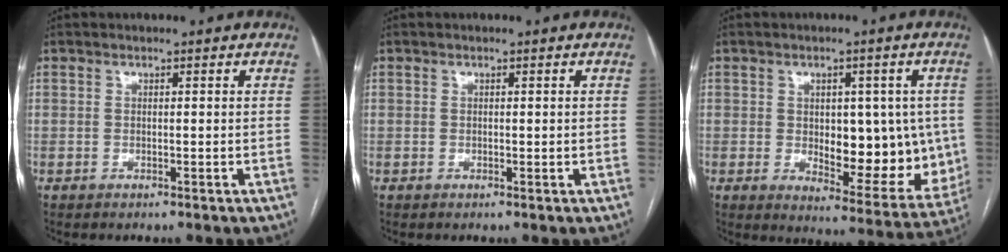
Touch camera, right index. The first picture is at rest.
{"total": 0.0}
{"total": 13.9, "force": [-0.4, 6.6, 12.2], "torque": [-0.151, 0.003, 0.014]}